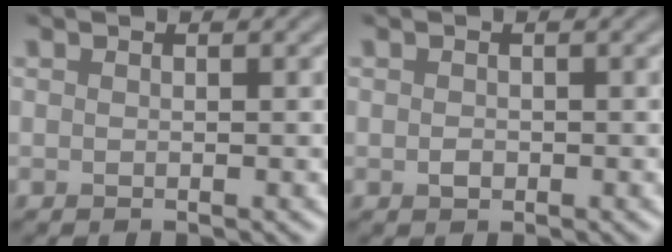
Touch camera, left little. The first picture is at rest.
{"total": 0.9, "force": [-0.2, 0.7, 0.5], "torque": [-0.010, 0.000, -0.006]}